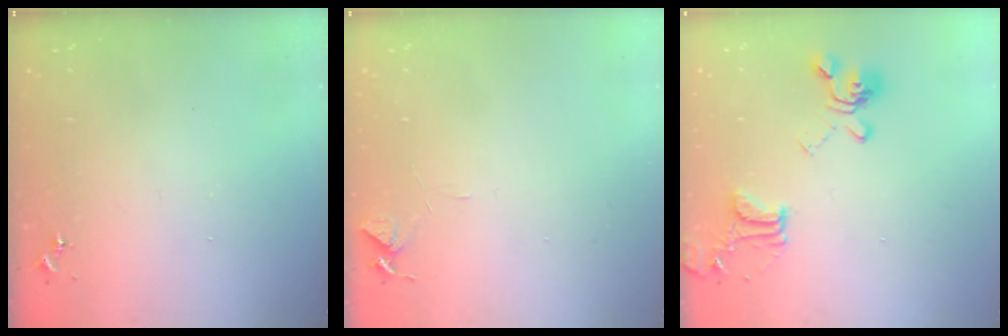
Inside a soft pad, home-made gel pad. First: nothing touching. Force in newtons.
{"total": 6.0, "press": 5.9, "slide": 0.6}
{"total": 17.3, "press": 17.2, "slide": 1.8}